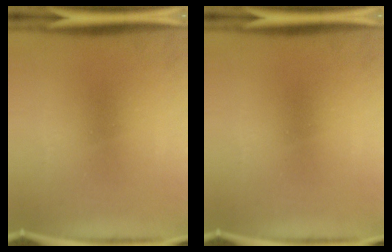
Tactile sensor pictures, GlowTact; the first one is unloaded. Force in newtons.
{"total": 0.0}